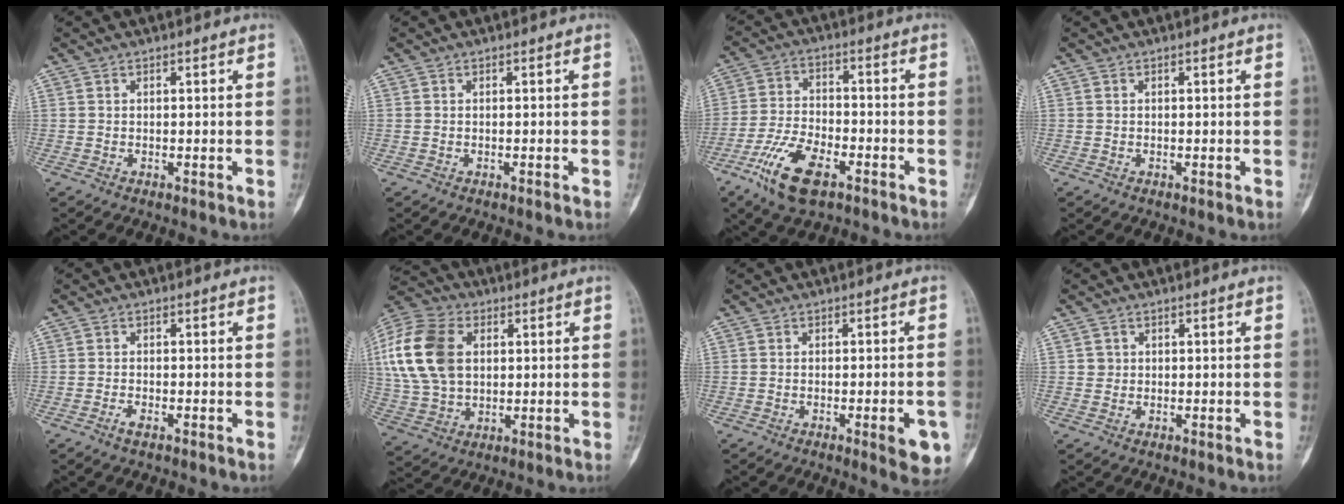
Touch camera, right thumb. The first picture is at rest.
{"total": 0.0}
{"total": 11.8, "force": [-6.5, 5.2, 8.4], "torque": [-0.168, 0.018, -0.122]}
{"total": 0.0}
{"total": 1.5, "force": [-1.0, 0.4, 1.1], "torque": [-0.026, 0.003, -0.021]}
{"total": 17.8, "force": [3.5, 12.2, 12.4], "torque": [-0.257, 0.009, 0.066]}
{"total": 6.4, "force": [-2.5, 1.6, 5.7], "torque": [-0.057, 0.002, -0.026]}
{"total": 1.3, "force": [0.2, 1.2, 0.1], "torque": [0.008, 0.003, 0.002]}